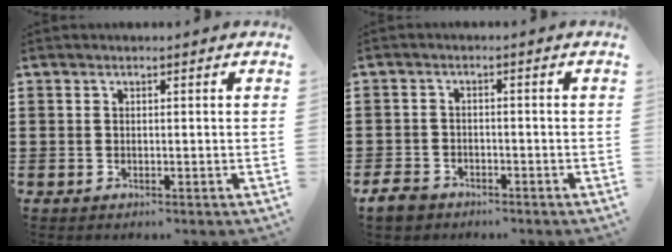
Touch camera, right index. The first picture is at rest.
{"total": 2.8, "force": [-2.4, 1.2, 0.8], "torque": [-0.026, 0.002, -0.050]}